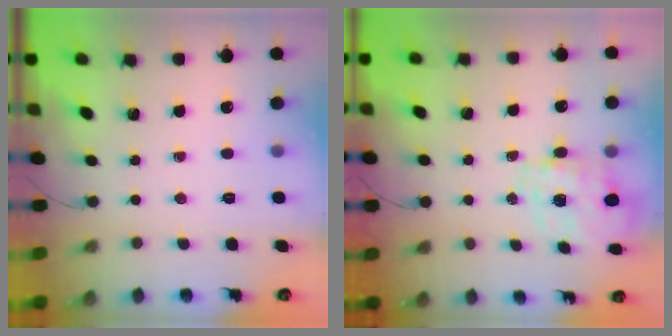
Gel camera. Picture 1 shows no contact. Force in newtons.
{"total": 10.0, "press": 9.9, "slide": 1.0}